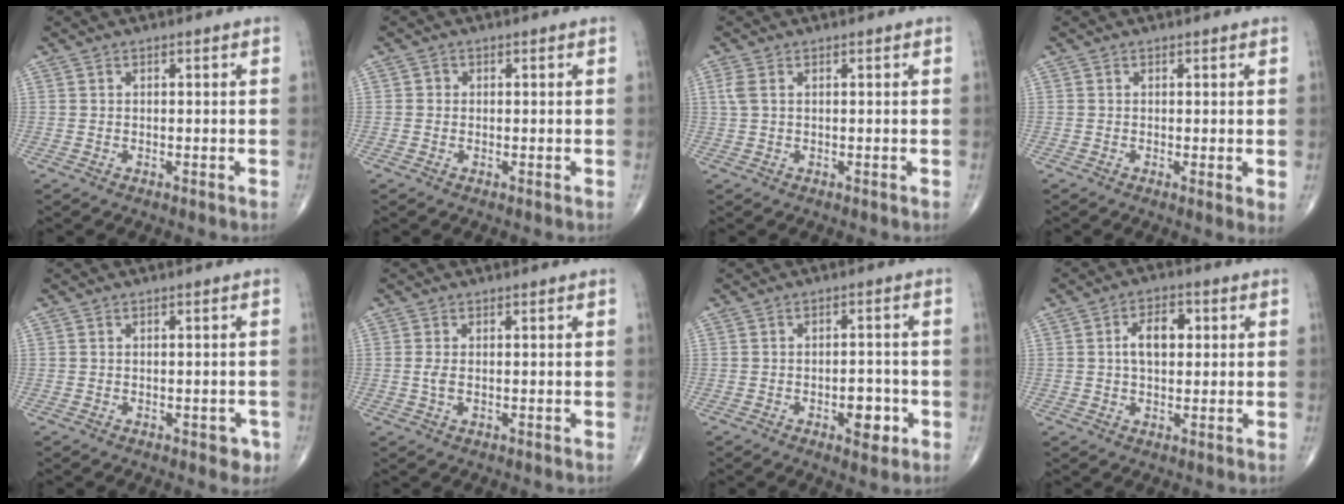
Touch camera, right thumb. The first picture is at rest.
{"total": 0.8, "force": [-0.1, 0.7, 0.2], "torque": [0.003, 0.002, -0.004]}
{"total": 2.0, "force": [0.6, 1.0, 1.6], "torque": [-0.051, 0.014, 0.018]}
{"total": 2.2, "force": [0.0, 0.5, 2.1], "torque": [-0.035, -0.007, -0.004]}
{"total": 2.4, "force": [-1.1, 1.4, 1.6], "torque": [-0.003, 0.004, -0.011]}
{"total": 1.8, "force": [-0.1, 0.8, 1.6], "torque": [-0.040, -0.002, 0.000]}
{"total": 5.2, "force": [-2.0, 2.6, 4.1], "torque": [-0.038, 0.011, -0.024]}
{"total": 6.3, "force": [1.1, 3.7, 4.9], "torque": [-0.073, 0.011, 0.014]}